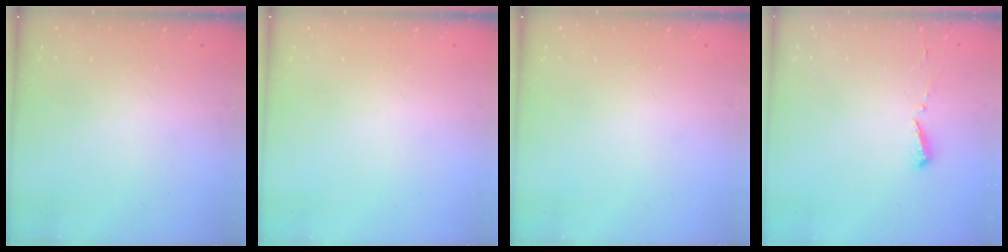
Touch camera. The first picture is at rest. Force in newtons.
{"total": 0.0}
{"total": 0.0}
{"total": 4.7, "press": 4.7, "slide": 0.4}